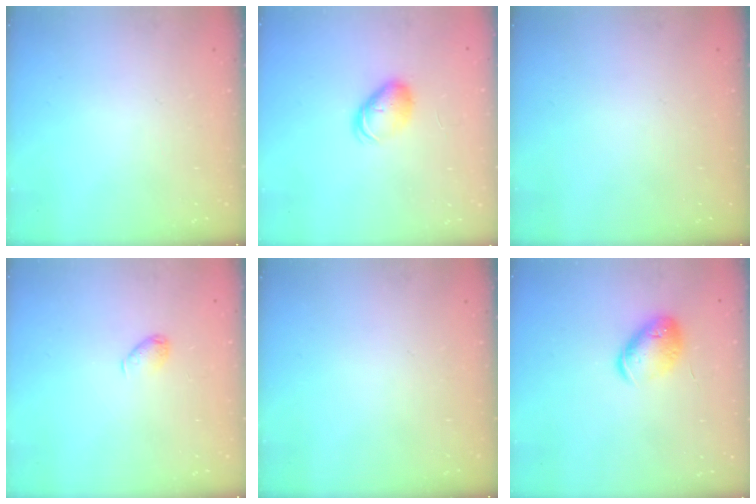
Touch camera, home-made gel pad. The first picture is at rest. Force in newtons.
{"total": 8.2, "press": 8.2, "slide": 0.5}
{"total": 0.0}
{"total": 4.9, "press": 4.9, "slide": 0.6}
{"total": 0.0}
{"total": 12.4, "press": 12.3, "slide": 1.1}